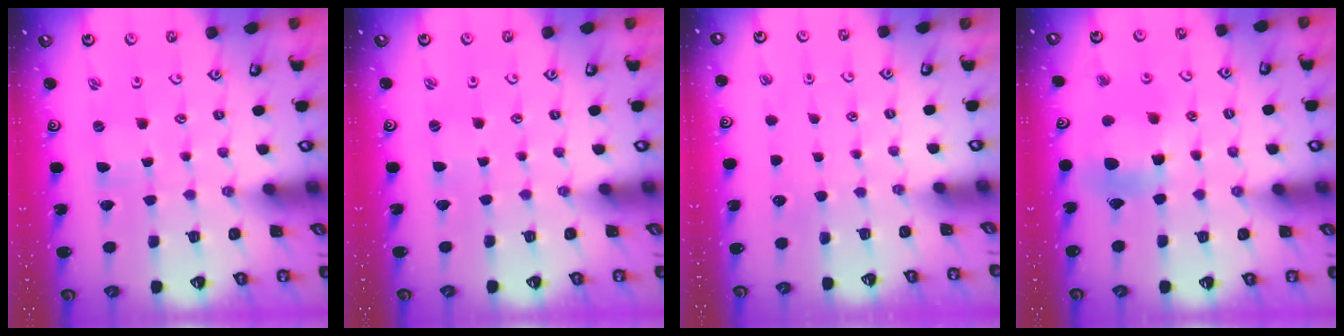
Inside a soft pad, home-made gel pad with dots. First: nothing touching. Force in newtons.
{"total": 1.1, "press": 1.1, "slide": 0.3}
{"total": 0.0}
{"total": 10.6, "press": 10.5, "slide": 1.3}